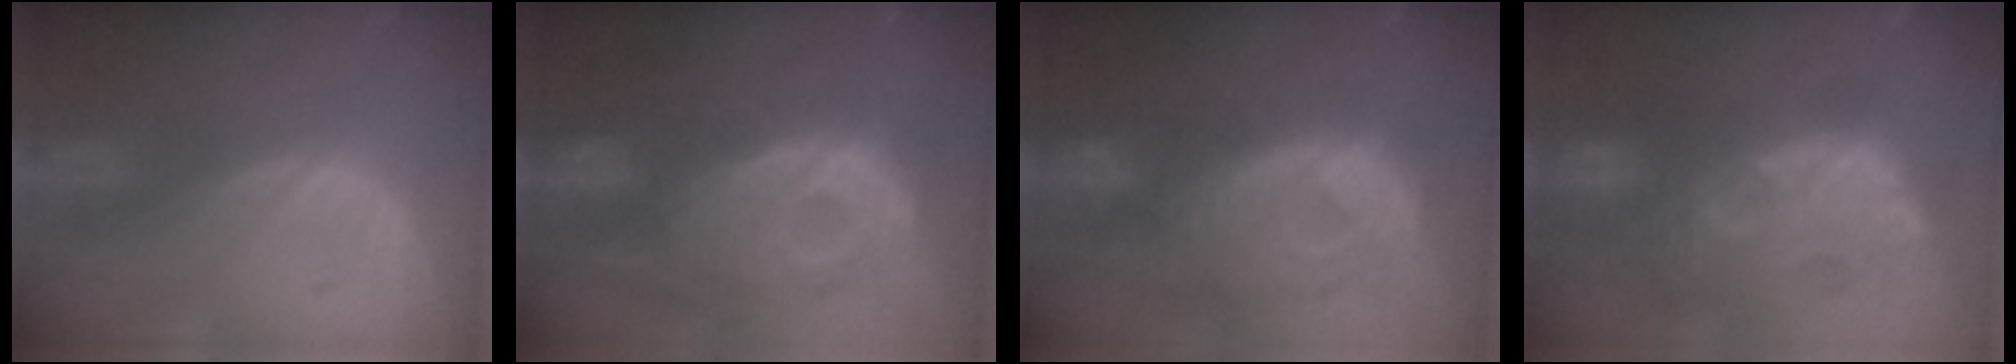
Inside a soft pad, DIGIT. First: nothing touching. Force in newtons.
{"total": 12.7, "press": 11.1, "slide": 6.2}
{"total": 11.8, "press": 10.2, "slide": 6.0}
{"total": 13.5, "press": 12.3, "slide": 5.5}